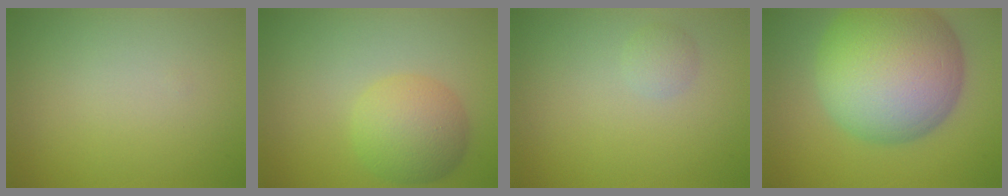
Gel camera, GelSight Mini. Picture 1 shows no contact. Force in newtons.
{"total": 4.9, "press": 4.9, "slide": 0.1}
{"total": 1.2, "press": 1.2, "slide": 0.0}
{"total": 15.5, "press": 15.5, "slide": 0.3}